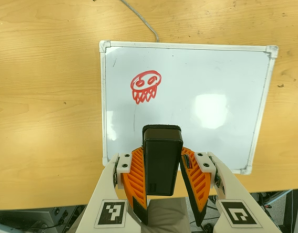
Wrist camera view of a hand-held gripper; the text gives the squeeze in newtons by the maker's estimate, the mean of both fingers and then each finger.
{"total": 6.5, "left": 5.0, "right": 8.0}